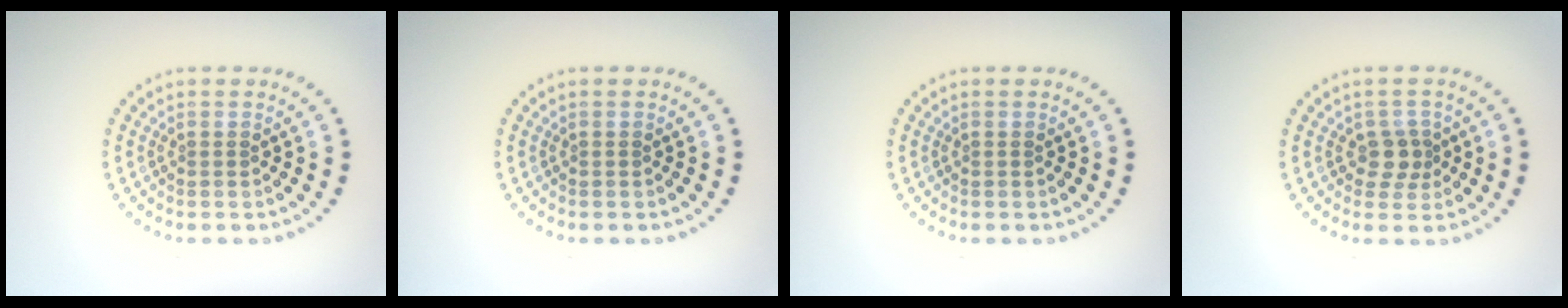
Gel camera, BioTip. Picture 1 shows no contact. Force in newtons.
{"total": 0.0}
{"total": 0.0}
{"total": 2.1, "press": 1.7, "slide": 1.2}